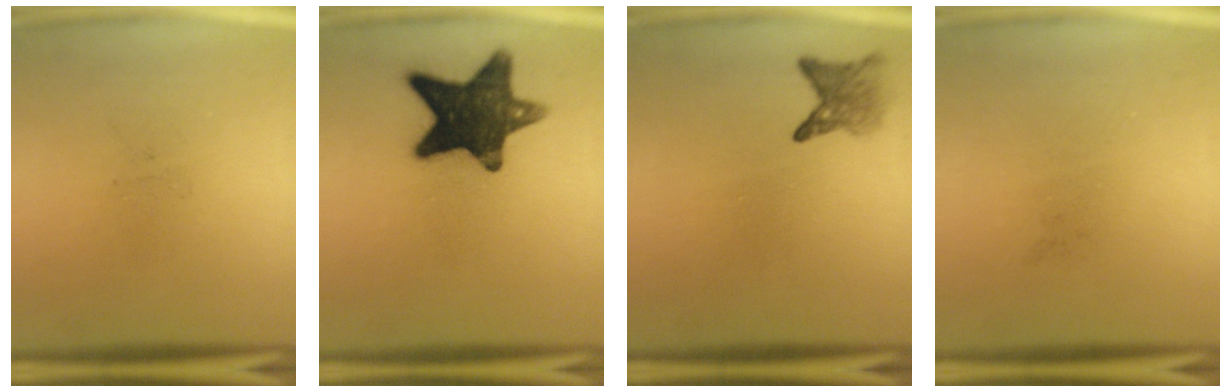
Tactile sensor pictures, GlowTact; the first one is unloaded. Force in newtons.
{"total": 14.3}
{"total": 2.7}
{"total": 0.0}